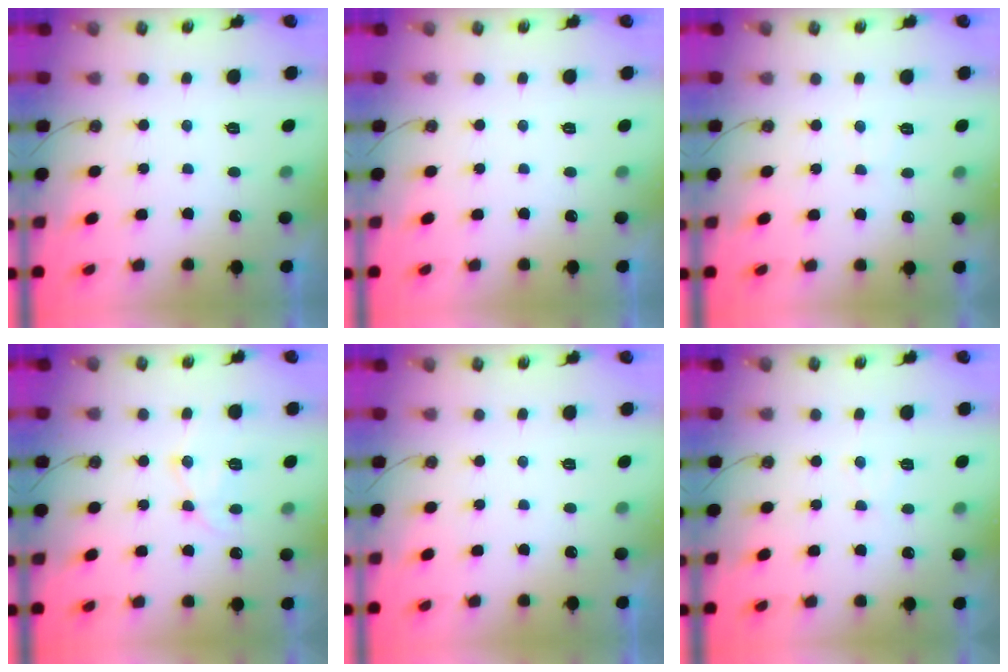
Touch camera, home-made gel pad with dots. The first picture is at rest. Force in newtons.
{"total": 0.0}
{"total": 4.8, "press": 4.8, "slide": 0.7}
{"total": 12.2, "press": 12.1, "slide": 1.0}
{"total": 0.0}
{"total": 5.4, "press": 5.3, "slide": 0.8}